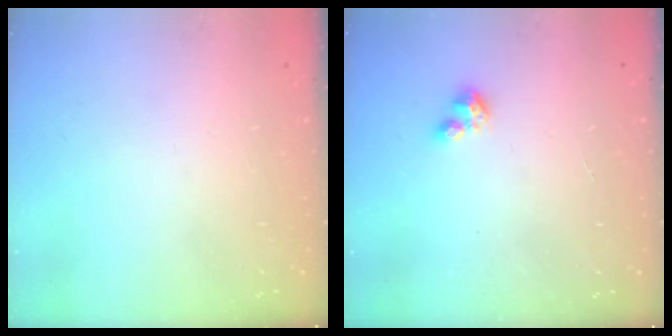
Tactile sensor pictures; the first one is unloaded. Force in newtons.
{"total": 1.8, "press": 1.7, "slide": 0.3}